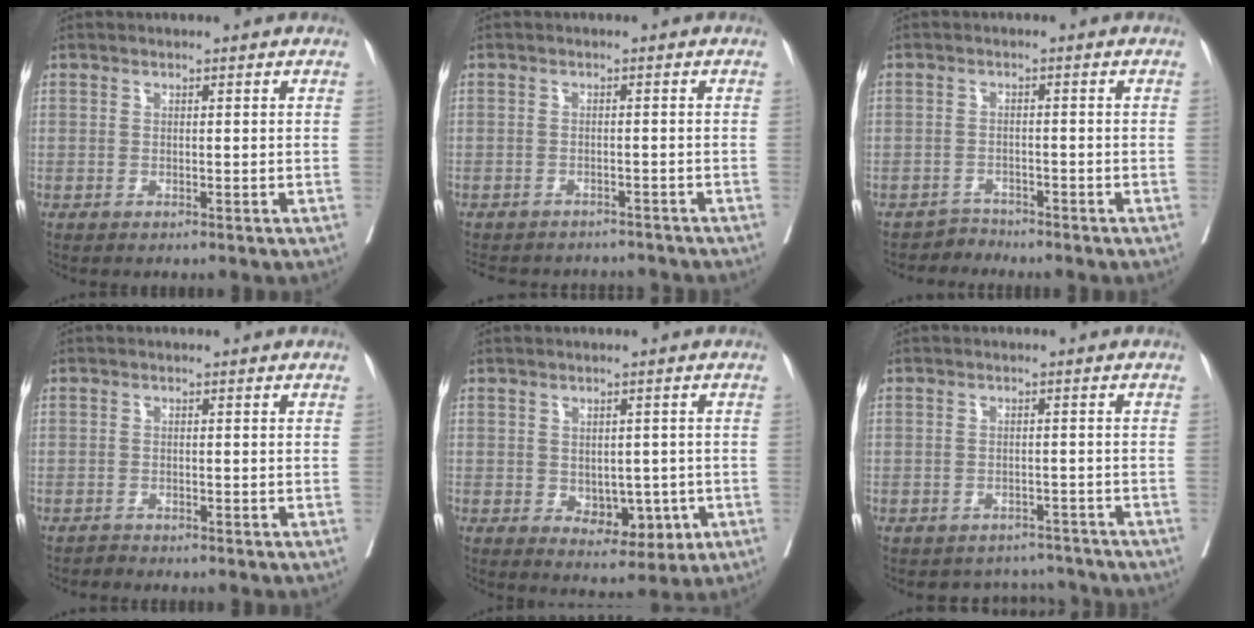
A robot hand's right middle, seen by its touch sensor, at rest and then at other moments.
{"total": 11.4, "force": [-10.3, 3.8, 2.8], "torque": [-0.058, 0.008, -0.125]}
{"total": 2.0, "force": [-1.7, 0.2, -1.0], "torque": [0.026, -0.007, -0.032]}
{"total": 0.8, "force": [-0.7, 0.1, -0.2], "torque": [0.002, -0.003, -0.016]}
{"total": 5.7, "force": [-1.1, 3.5, 4.3], "torque": [-0.042, -0.002, -0.004]}
{"total": 4.9, "force": [-4.5, 1.9, -0.9], "torque": [0.021, 0.019, -0.056]}